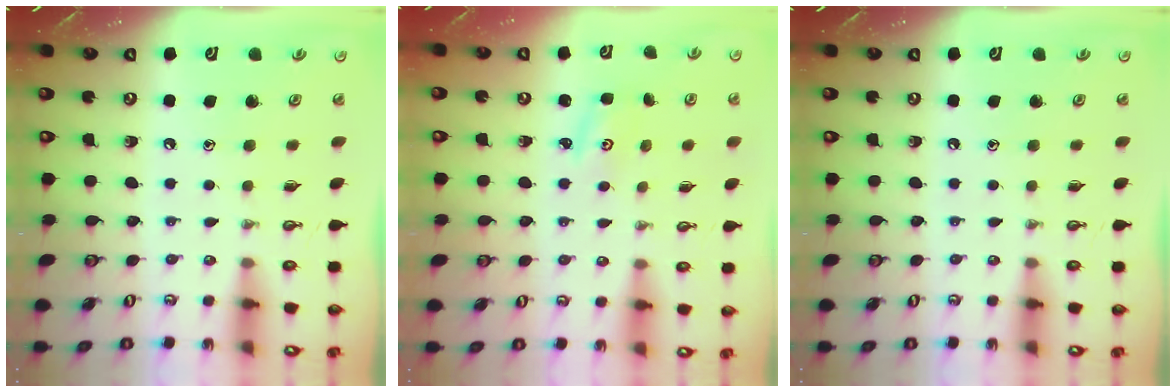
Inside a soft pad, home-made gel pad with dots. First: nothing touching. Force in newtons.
{"total": 2.0, "press": 2.0, "slide": 0.3}
{"total": 0.0}